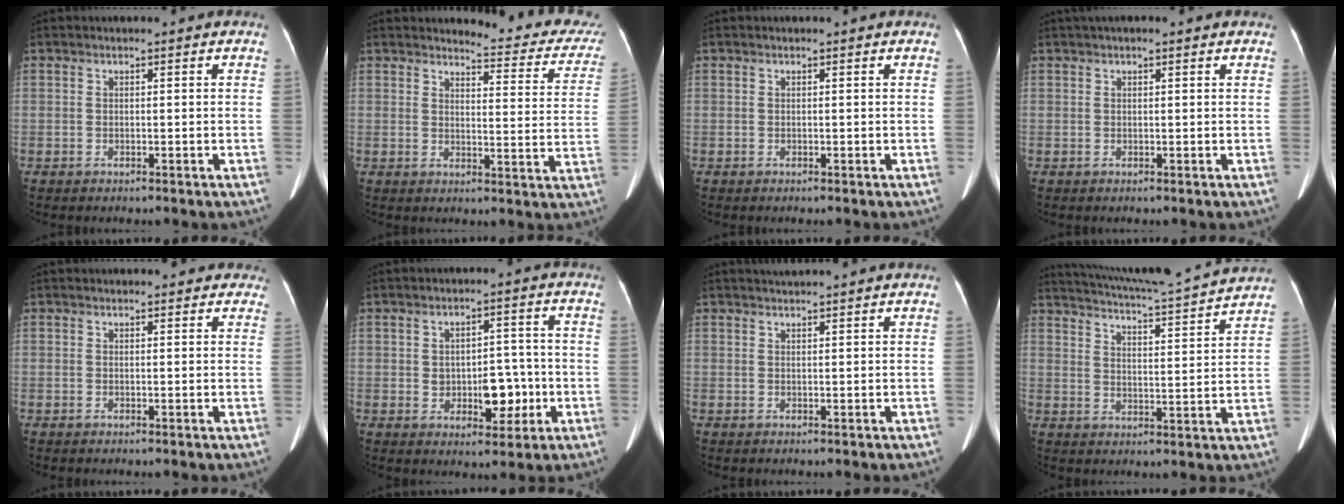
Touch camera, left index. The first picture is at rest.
{"total": 13.2, "force": [12.7, 2.4, 3.1], "torque": [-0.010, -0.059, 0.118]}
{"total": 0.0}
{"total": 2.9, "force": [2.1, 0.6, 1.9], "torque": [-0.027, 0.030, 0.030]}
{"total": 5.9, "force": [5.2, 2.2, 1.6], "torque": [0.000, 0.010, 0.043]}
{"total": 6.3, "force": [-1.0, 3.8, 4.9], "torque": [-0.062, 0.011, -0.006]}
{"total": 2.7, "force": [2.5, -0.4, 0.8], "torque": [-0.011, 0.021, 0.043]}
{"total": 15.8, "force": [15.0, -1.2, 4.7], "torque": [-0.095, -0.023, 0.208]}